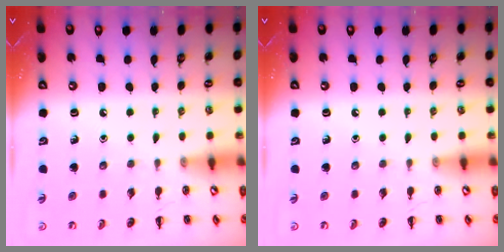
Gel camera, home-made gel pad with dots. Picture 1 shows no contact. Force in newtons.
{"total": 0.0}